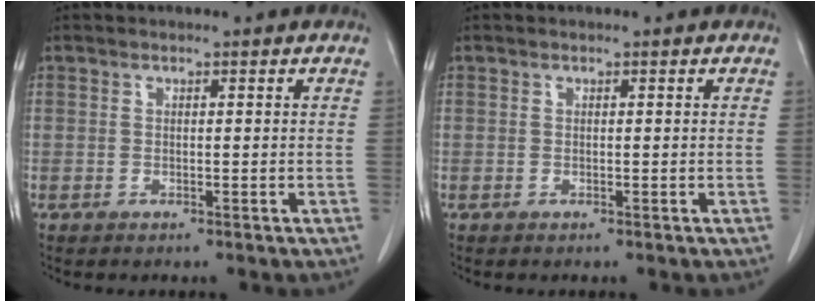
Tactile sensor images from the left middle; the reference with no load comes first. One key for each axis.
{"total": 0.0}